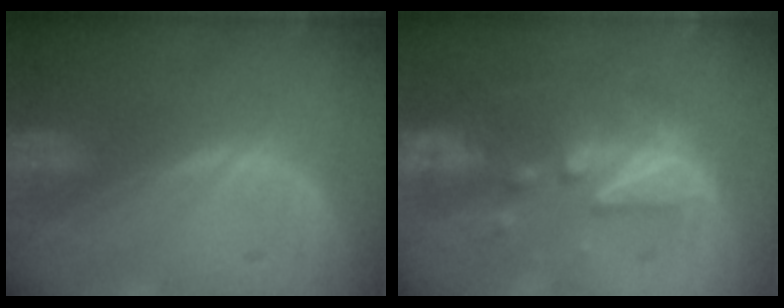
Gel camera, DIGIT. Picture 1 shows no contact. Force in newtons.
{"total": 8.3, "press": 8.1, "slide": 1.9}